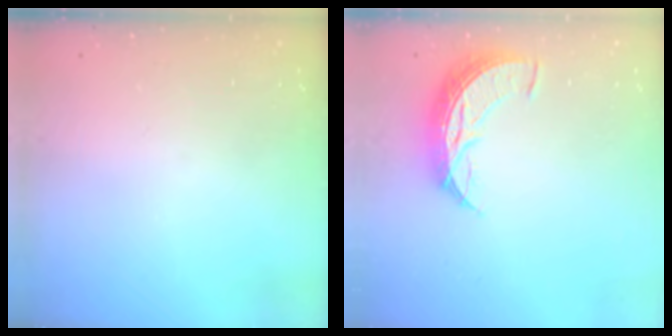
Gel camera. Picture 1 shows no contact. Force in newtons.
{"total": 8.6, "press": 8.6, "slide": 0.8}